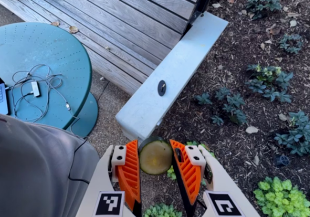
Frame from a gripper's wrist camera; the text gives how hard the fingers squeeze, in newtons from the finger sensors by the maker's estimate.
{"total": 9.8, "left": 9.8, "right": 9.8}